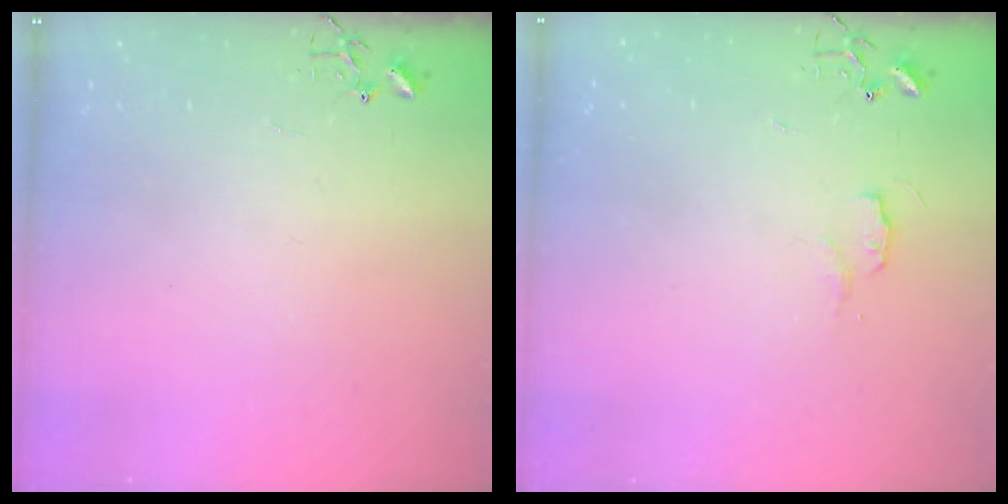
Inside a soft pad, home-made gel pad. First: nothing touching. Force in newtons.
{"total": 4.9, "press": 4.9, "slide": 0.6}